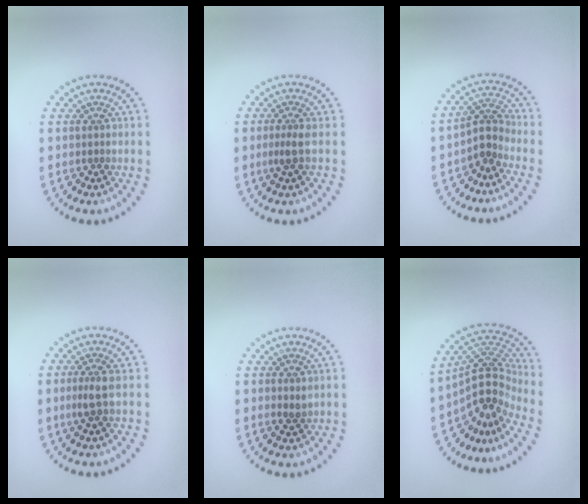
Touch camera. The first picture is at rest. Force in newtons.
{"total": 1.5, "press": 1.1, "slide": 1.0}
{"total": 2.7, "press": 1.9, "slide": 1.9}
{"total": 1.8, "press": 1.3, "slide": 1.2}
{"total": 0.8, "press": 0.8, "slide": 0.2}
{"total": 4.7, "press": 3.5, "slide": 3.1}